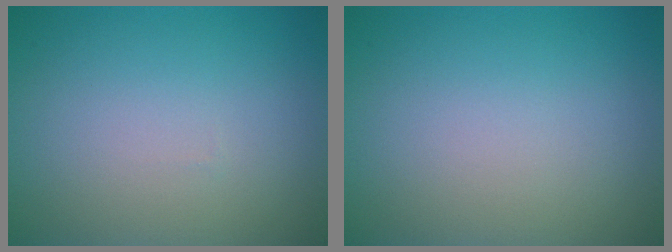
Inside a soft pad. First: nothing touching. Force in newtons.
{"total": 0.0}